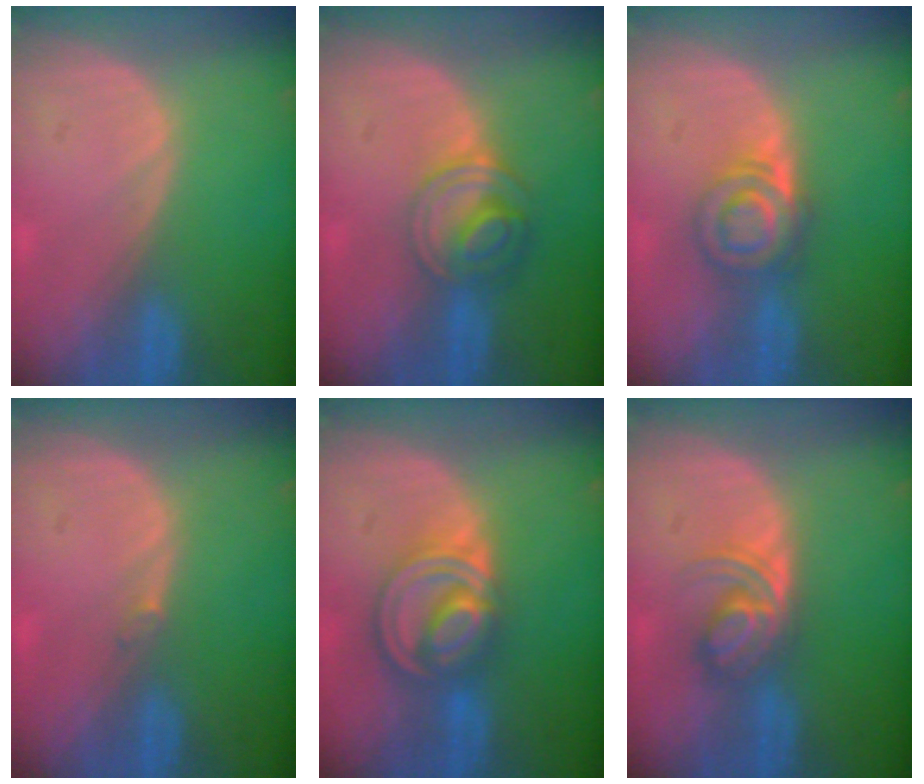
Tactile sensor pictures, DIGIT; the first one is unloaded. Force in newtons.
{"total": 6.2, "press": 5.4, "slide": 3.1}
{"total": 6.2, "press": 5.5, "slide": 2.8}
{"total": 0.5, "press": 0.5, "slide": 0.1}
{"total": 8.5, "press": 7.1, "slide": 4.6}
{"total": 5.7, "press": 5.1, "slide": 2.6}